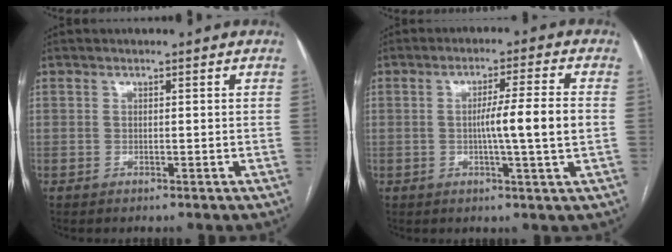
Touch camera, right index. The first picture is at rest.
{"total": 7.6, "force": [-0.5, -0.9, 7.6], "torque": [-0.120, 0.001, -0.007]}